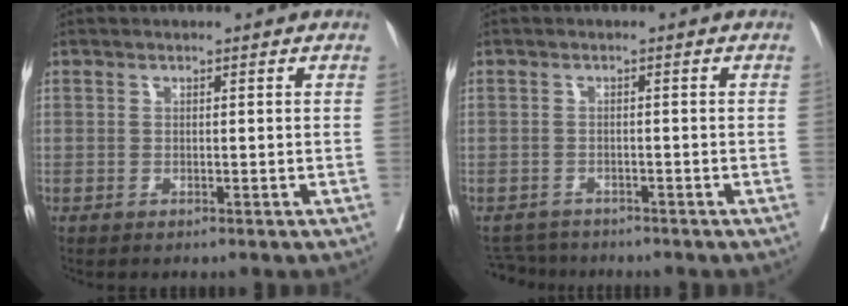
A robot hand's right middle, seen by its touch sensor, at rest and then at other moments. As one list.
[{"total": 3.9, "force": [-3.7, 1.2, -0.2], "torque": [0.001, -0.011, -0.063]}]